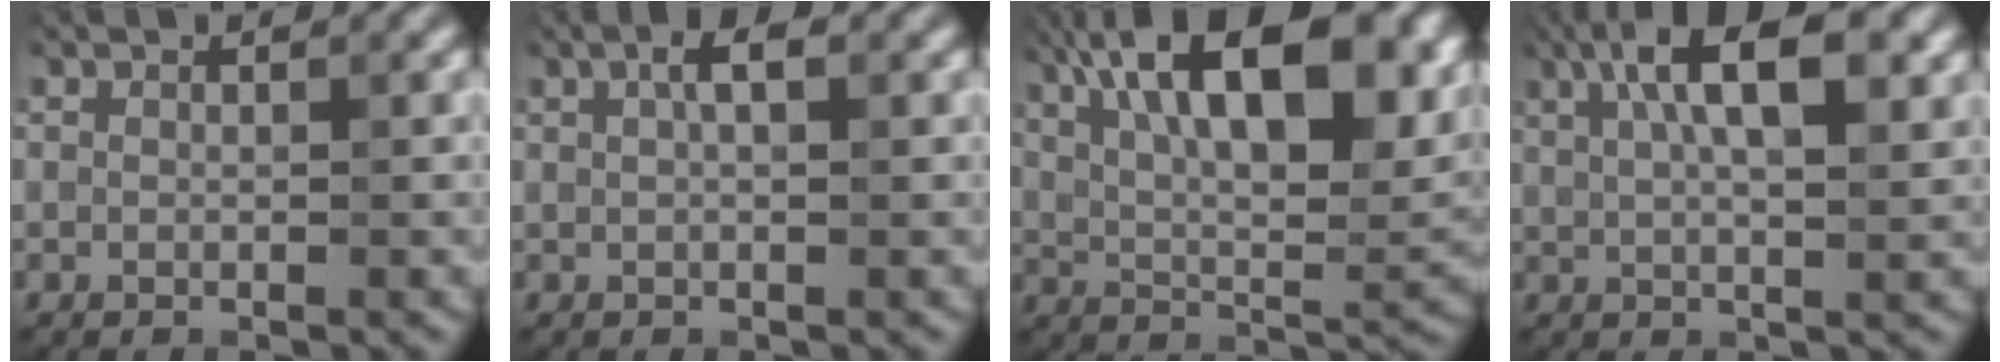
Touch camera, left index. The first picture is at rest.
{"total": 2.1, "force": [0.8, 0.6, 1.8], "torque": [-0.031, 0.007, 0.011]}
{"total": 17.5, "force": [8.2, 7.1, 13.8], "torque": [-0.188, 0.032, 0.118]}
{"total": 8.6, "force": [3.3, 2.9, 7.4], "torque": [-0.108, 0.023, 0.042]}